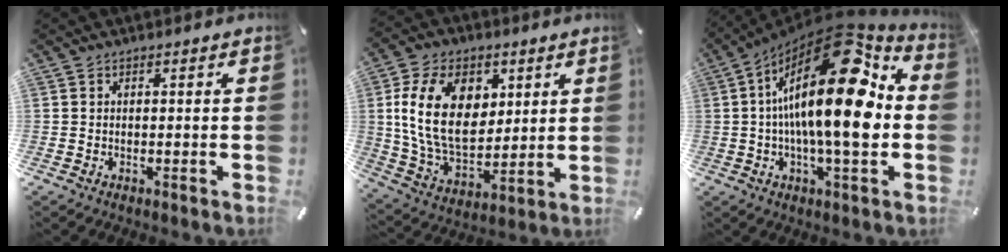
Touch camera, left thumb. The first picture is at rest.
{"total": 17.8, "force": [4.7, 12.4, 11.9], "torque": [-0.239, 0.007, 0.085]}
{"total": 26.5, "force": [3.0, 10.0, 24.4], "torque": [-0.415, -0.030, 0.041]}